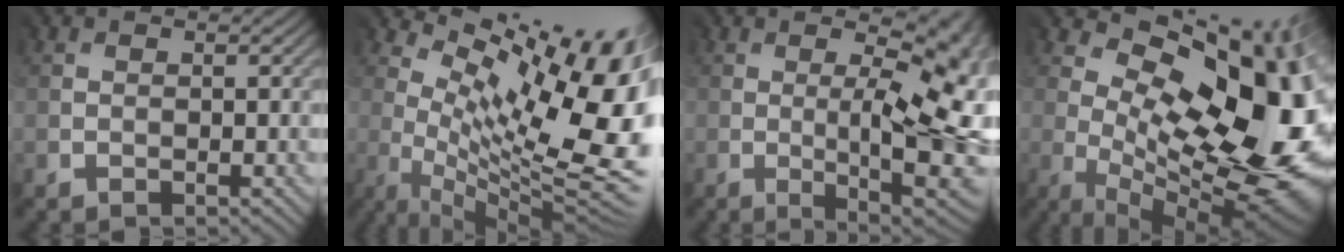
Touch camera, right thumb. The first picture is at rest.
{"total": 16.6, "force": [5.0, 6.7, 14.4], "torque": [-0.206, 0.013, 0.105]}
{"total": 14.0, "force": [-1.0, 4.3, 13.3], "torque": [-0.149, 0.012, -0.009]}
{"total": 17.4, "force": [2.2, 8.4, 15.1], "torque": [-0.195, -0.003, 0.053]}